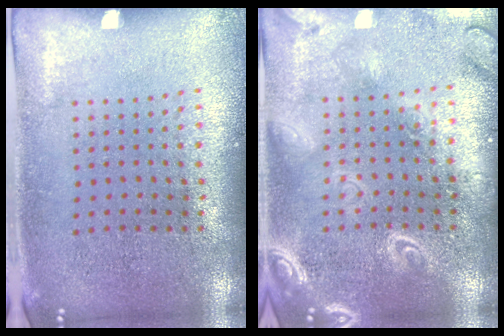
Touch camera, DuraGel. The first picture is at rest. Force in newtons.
{"total": 2.5, "press": 2.5, "slide": 0.2}